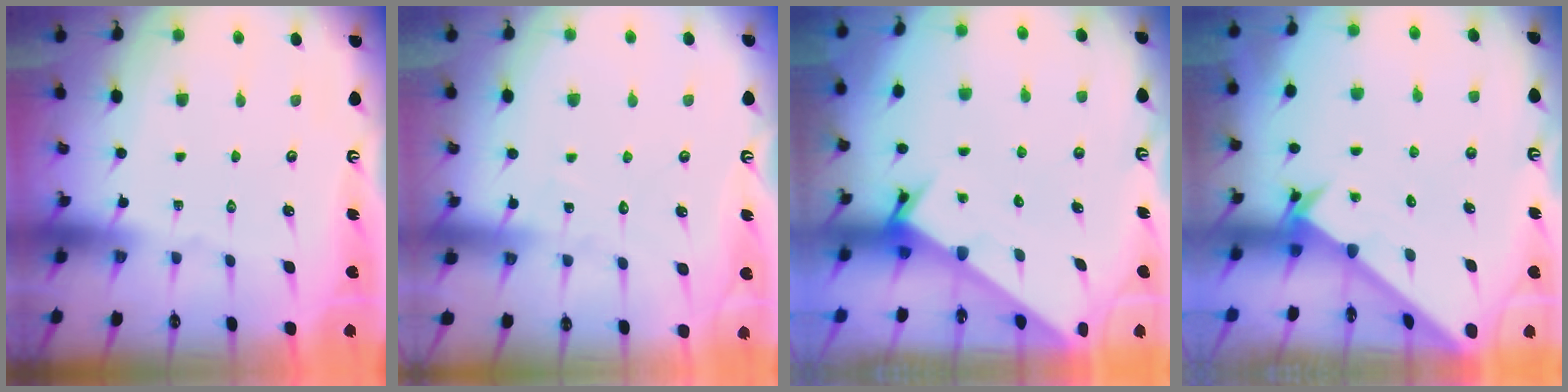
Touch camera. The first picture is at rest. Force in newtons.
{"total": 6.3, "press": 6.3, "slide": 0.5}
{"total": 3.4, "press": 3.4, "slide": 0.0}
{"total": 2.4, "press": 2.4, "slide": 0.2}